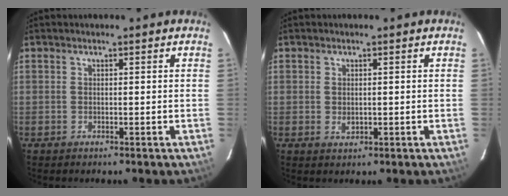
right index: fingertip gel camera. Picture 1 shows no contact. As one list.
[{"total": 1.6, "force": [0.0, 1.2, 1.2], "torque": [-0.020, -0.001, 0.002]}]